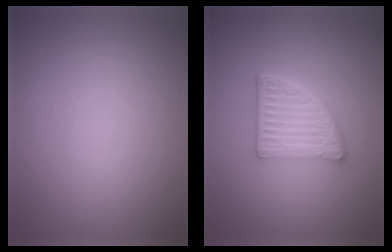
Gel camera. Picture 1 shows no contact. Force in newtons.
{"total": 5.3, "press": 3.8, "slide": 3.7}